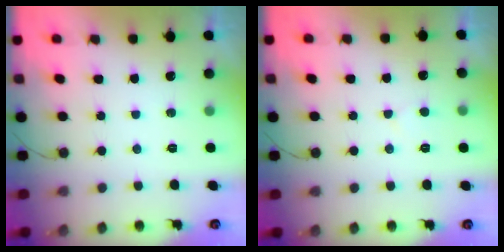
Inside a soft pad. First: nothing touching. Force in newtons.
{"total": 2.2, "press": 2.2, "slide": 0.2}